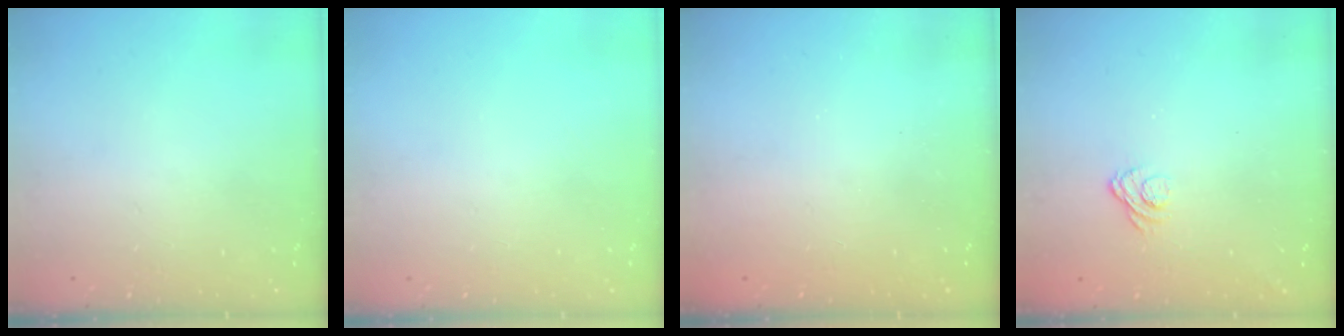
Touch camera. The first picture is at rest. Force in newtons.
{"total": 0.0}
{"total": 2.3, "press": 2.1, "slide": 0.8}
{"total": 5.1, "press": 4.9, "slide": 1.3}